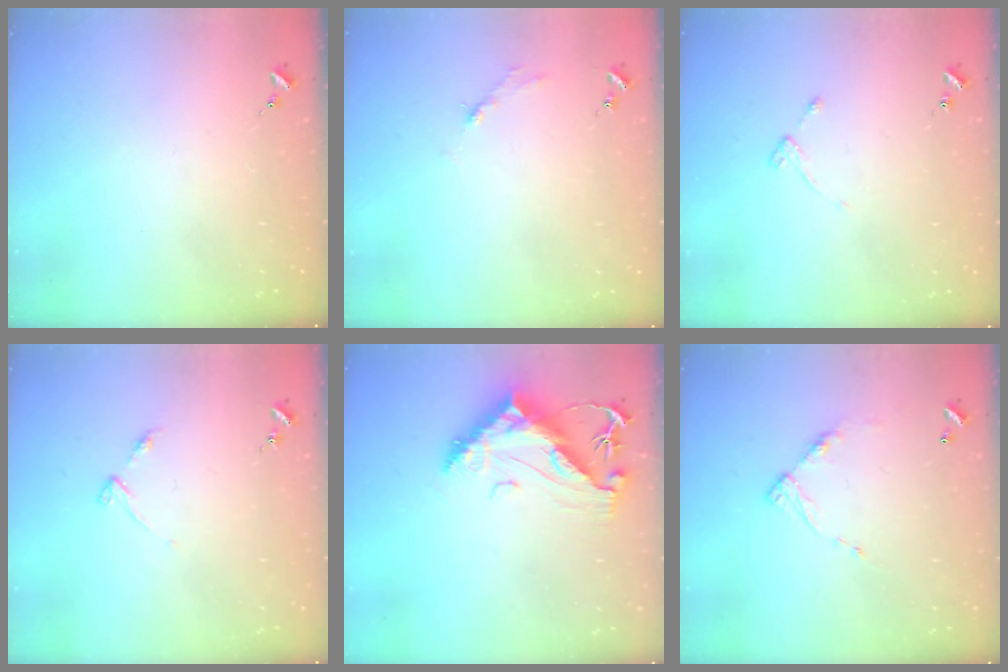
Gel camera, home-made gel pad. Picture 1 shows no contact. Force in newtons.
{"total": 2.7, "press": 2.7, "slide": 0.4}
{"total": 4.3, "press": 4.2, "slide": 0.6}
{"total": 4.2, "press": 4.1, "slide": 0.4}
{"total": 13.3, "press": 13.2, "slide": 1.3}
{"total": 8.8, "press": 8.8, "slide": 0.5}